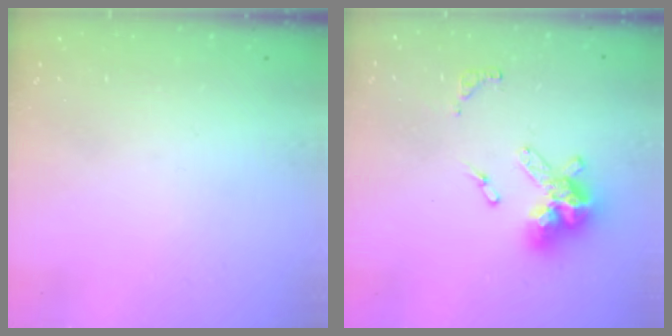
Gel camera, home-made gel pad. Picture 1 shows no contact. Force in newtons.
{"total": 14.1, "press": 14.1, "slide": 0.9}